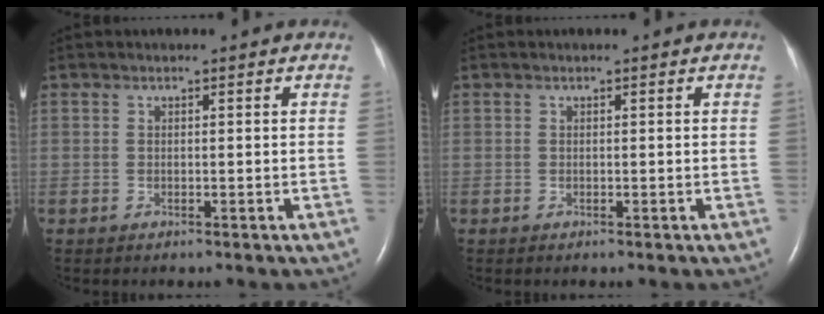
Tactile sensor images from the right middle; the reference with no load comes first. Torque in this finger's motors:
{"motor_torque": [-0.01, 0.06, 0.00, 0.01]}